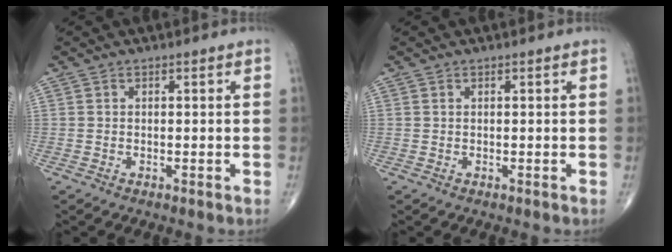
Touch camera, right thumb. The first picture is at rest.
{"total": 0.0}